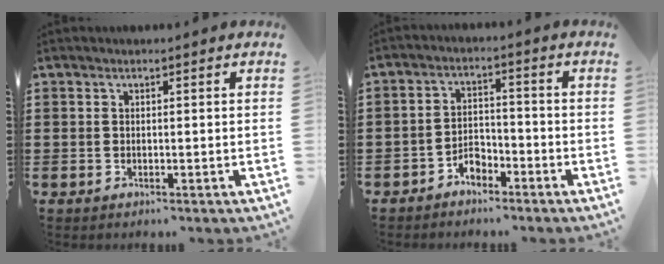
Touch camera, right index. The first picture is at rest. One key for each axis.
{"total": 3.5, "fx": -2.9, "fy": 1.4, "fz": 1.1, "tx": -0.025, "ty": 0.007, "tz": -0.059}